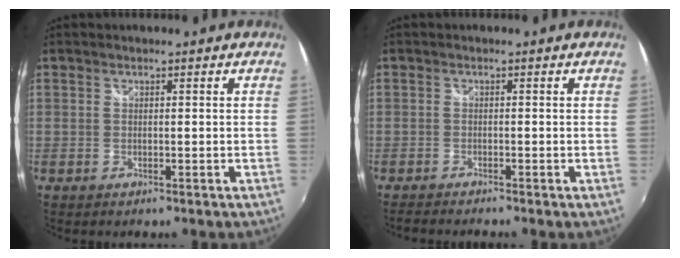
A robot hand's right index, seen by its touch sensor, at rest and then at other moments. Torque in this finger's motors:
{"motor_torque": [0.04, -0.03, -0.07, -0.01]}